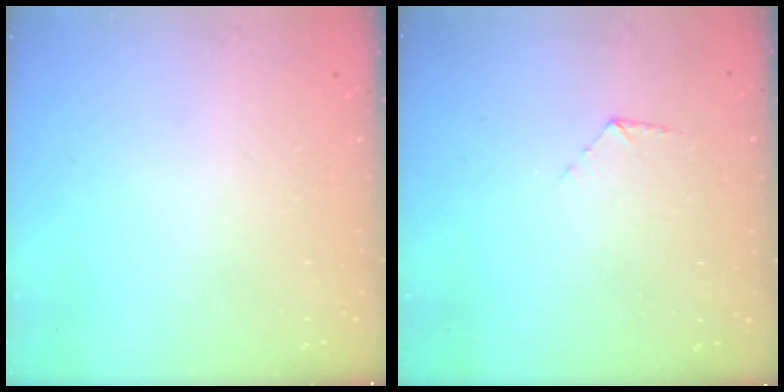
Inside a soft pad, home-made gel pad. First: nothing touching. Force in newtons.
{"total": 5.1, "press": 5.1, "slide": 0.4}